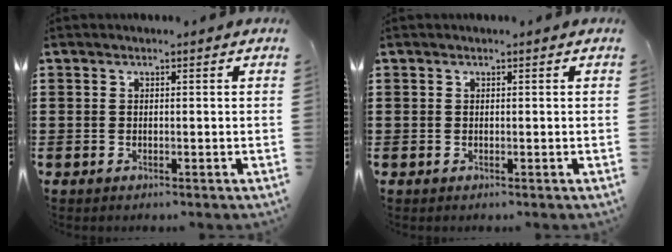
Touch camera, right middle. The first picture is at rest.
{"total": 0.0}